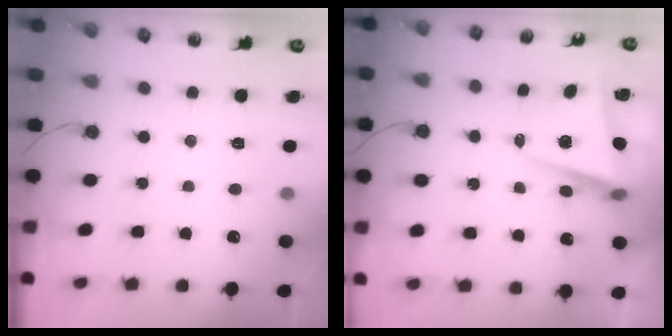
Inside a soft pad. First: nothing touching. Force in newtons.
{"total": 6.1, "press": 6.0, "slide": 1.3}